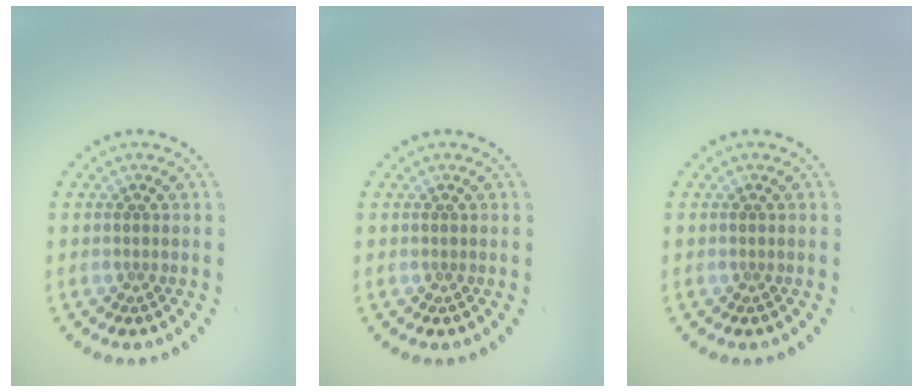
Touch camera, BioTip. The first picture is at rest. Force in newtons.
{"total": 0.0}
{"total": 0.0}